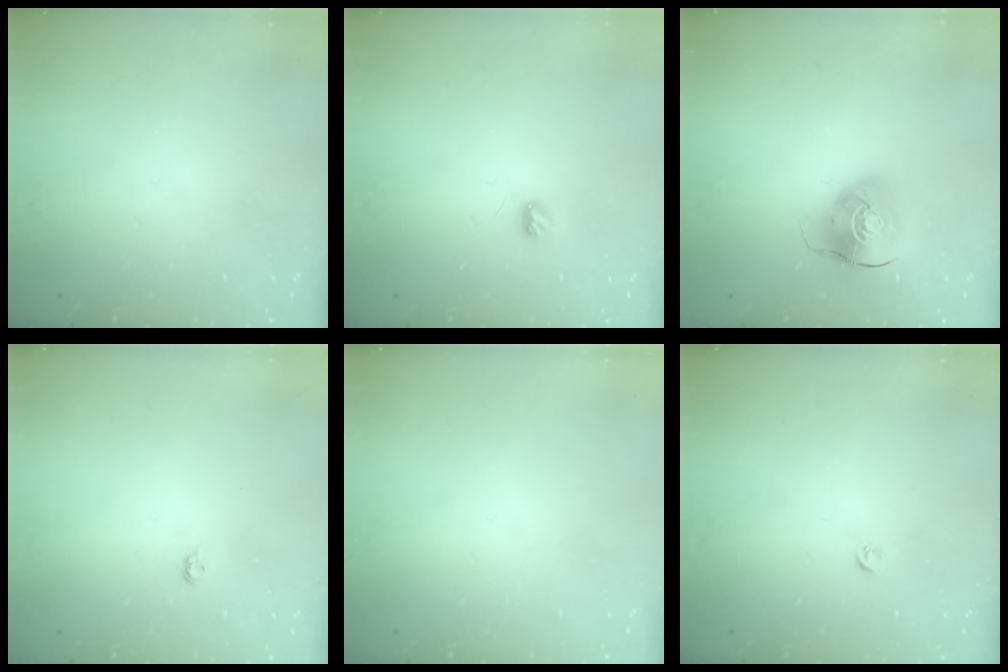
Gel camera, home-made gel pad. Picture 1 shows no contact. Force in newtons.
{"total": 3.8, "press": 3.7, "slide": 0.5}
{"total": 9.7, "press": 9.6, "slide": 1.2}
{"total": 3.9, "press": 3.9, "slide": 0.5}
{"total": 0.0}
{"total": 3.4, "press": 3.4, "slide": 0.5}